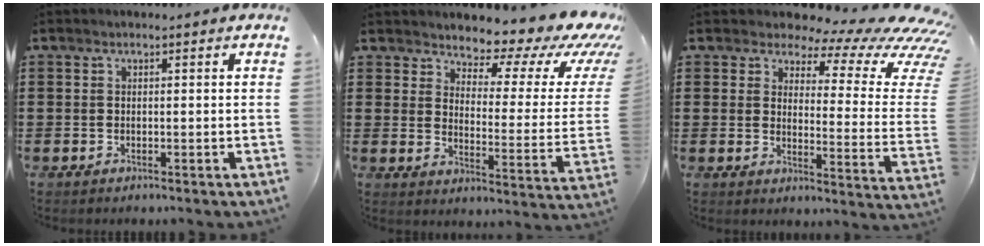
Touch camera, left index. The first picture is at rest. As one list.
[{"total": 6.3, "force": [5.4, 2.1, 2.6], "torque": [-0.048, -0.049, 0.086]}, {"total": 7.3, "force": [5.4, 2.5, 4.2], "torque": [-0.082, -0.045, 0.092]}]